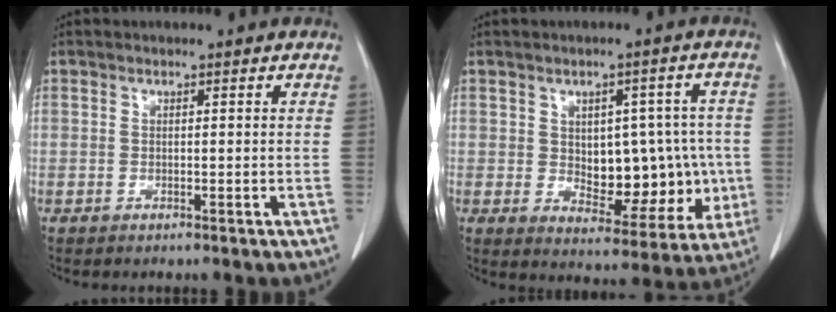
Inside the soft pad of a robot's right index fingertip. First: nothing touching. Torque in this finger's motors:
{"motor_torque": [0.18, 0.20, 0.16, 0.03]}